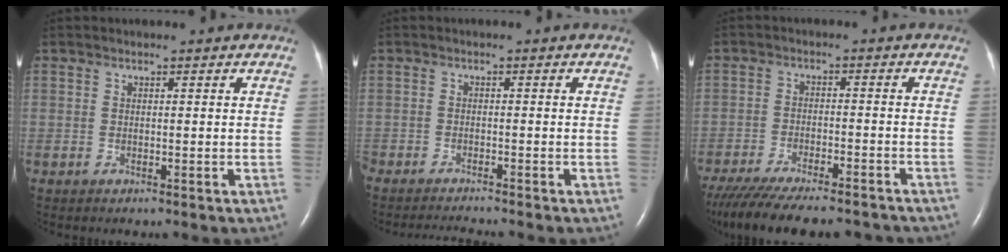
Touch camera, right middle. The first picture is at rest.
{"total": 4.6, "force": [-4.4, -0.4, 1.3], "torque": [-0.019, -0.018, -0.072]}
{"total": 19.2, "force": [-16.8, 3.8, 8.6], "torque": [-0.170, -0.030, -0.239]}